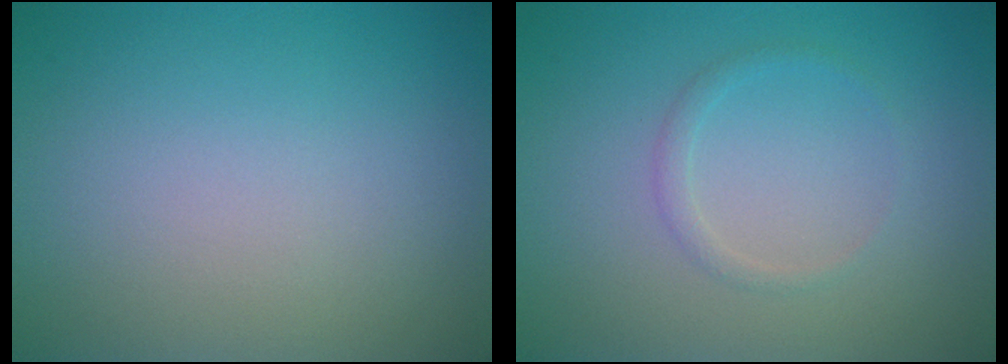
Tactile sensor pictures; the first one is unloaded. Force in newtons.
{"total": 1.0, "press": 1.0, "slide": 0.0}